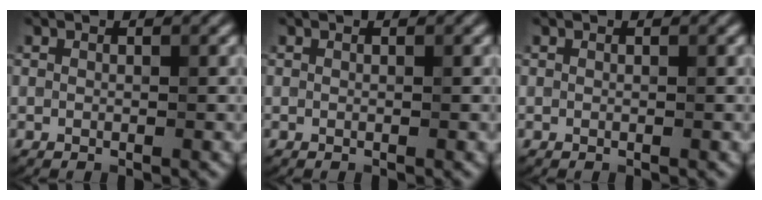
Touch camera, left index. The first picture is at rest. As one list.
[{"total": 0.0}, {"total": 0.0}]